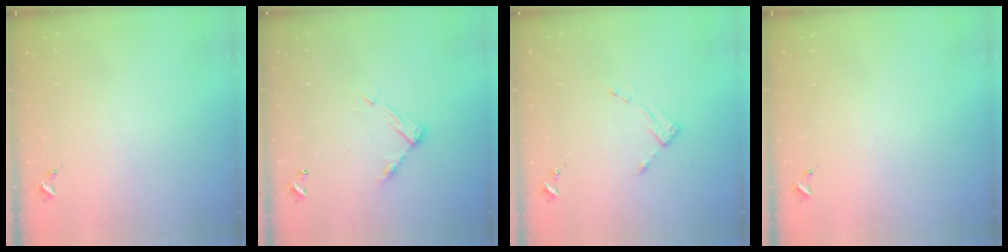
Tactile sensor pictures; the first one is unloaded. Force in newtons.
{"total": 9.2, "press": 9.2, "slide": 0.1}
{"total": 2.6, "press": 2.6, "slide": 0.4}
{"total": 0.0}